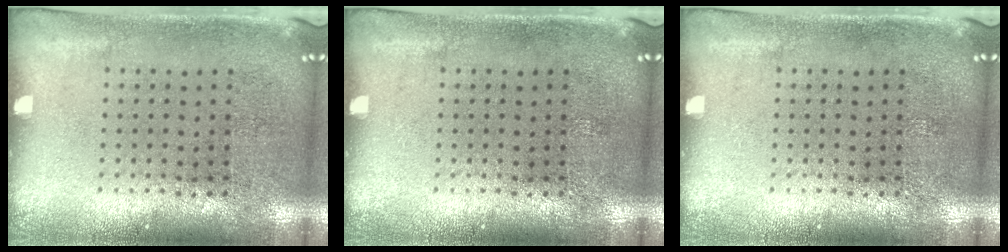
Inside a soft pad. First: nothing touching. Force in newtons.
{"total": 0.0}
{"total": 0.0}